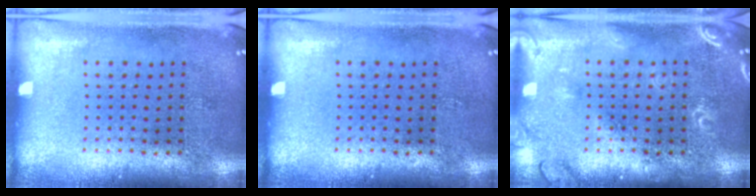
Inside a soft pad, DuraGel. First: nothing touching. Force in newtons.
{"total": 0.0}
{"total": 2.8, "press": 2.7, "slide": 0.4}